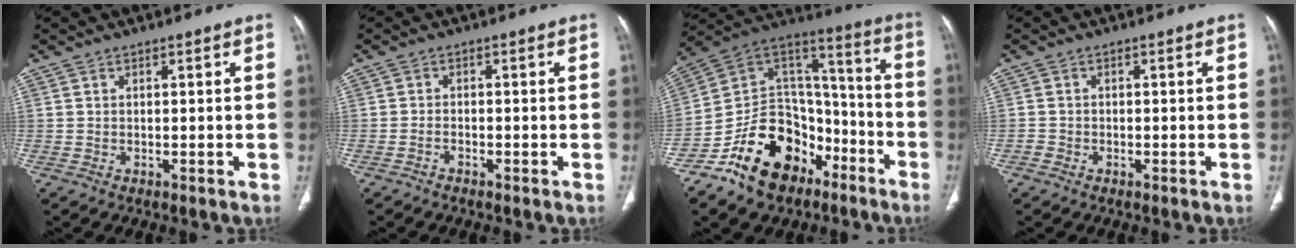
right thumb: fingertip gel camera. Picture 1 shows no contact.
{"total": 1.0, "force": [-0.8, 0.5, 0.2], "torque": [-0.003, 0.010, -0.015]}
{"total": 22.1, "force": [-12.5, 14.7, 10.8], "torque": [-0.132, 0.111, -0.207]}
{"total": 1.1, "force": [-0.7, 0.9, 0.0], "torque": [0.003, 0.005, -0.018]}